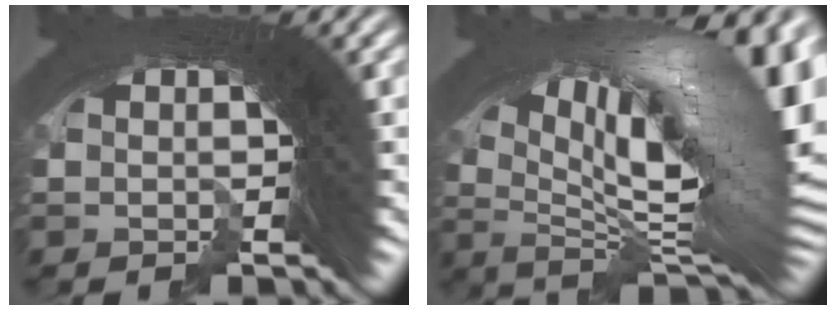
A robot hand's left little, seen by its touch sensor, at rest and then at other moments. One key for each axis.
{"total": 15.8, "fx": -0.1, "fy": 7.4, "fz": 14.0, "tx": -0.182, "ty": 0.000, "tz": -0.005}